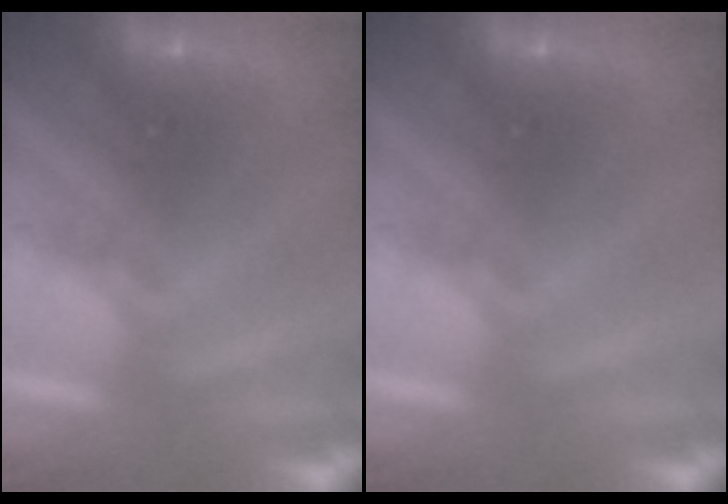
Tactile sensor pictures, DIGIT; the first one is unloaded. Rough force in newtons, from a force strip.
{"total": 0.0}